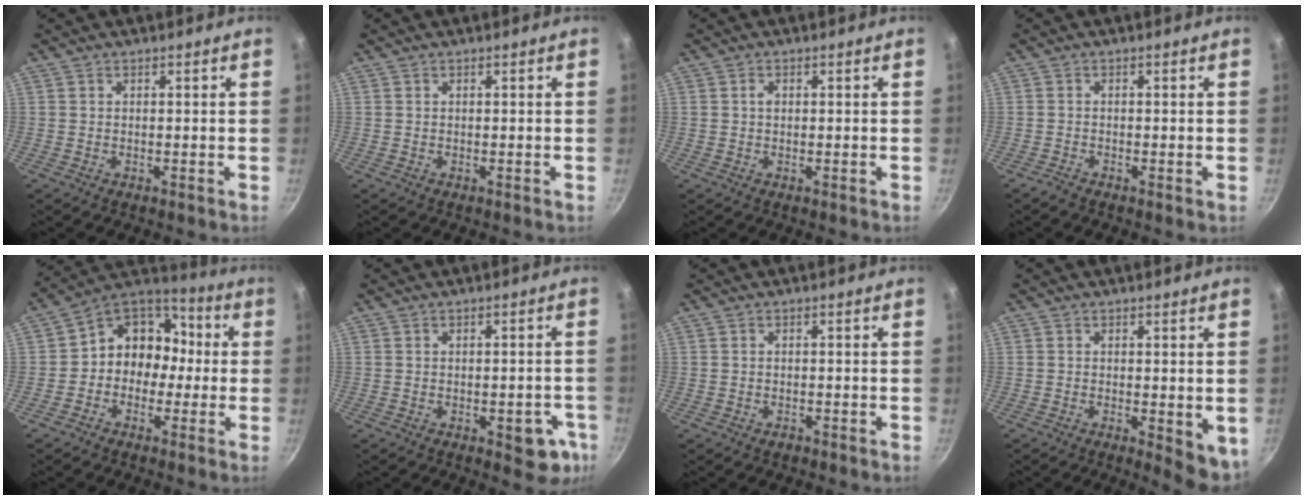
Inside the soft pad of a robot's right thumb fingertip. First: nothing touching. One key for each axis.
{"total": 0.0}
{"total": 1.1, "fx": 0.2, "fy": 0.8, "fz": 0.7, "tx": -0.009, "ty": 0.005, "tz": 0.002}
{"total": 1.0, "fx": -0.9, "fy": 0.2, "fz": 0.4, "tx": -0.017, "ty": 0.004, "tz": -0.022}
{"total": 12.0, "fx": -1.1, "fy": 10.3, "fz": 5.9, "tx": -0.037, "ty": 0.051, "tz": -0.040}
{"total": 7.2, "fx": -2.6, "fy": 3.6, "fz": 5.6, "tx": -0.035, "ty": 0.013, "tz": -0.029}
{"total": 0.9, "fx": -0.6, "fy": 0.5, "fz": 0.4, "tx": -0.008, "ty": 0.006, "tz": -0.008}
{"total": 6.0, "fx": -0.9, "fy": 2.4, "fz": 5.4, "tx": -0.054, "ty": -0.005, "tz": -0.008}